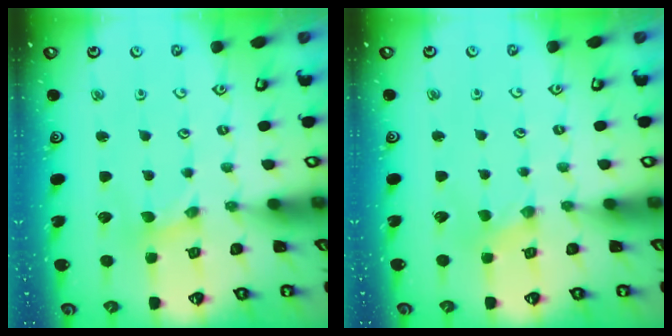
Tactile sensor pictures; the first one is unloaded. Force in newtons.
{"total": 0.0}